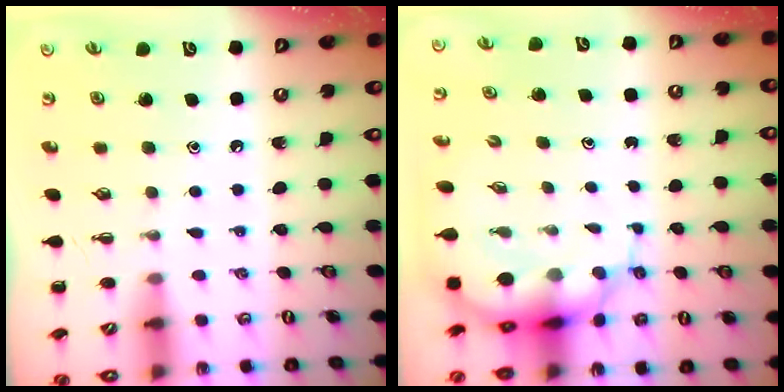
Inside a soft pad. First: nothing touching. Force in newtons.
{"total": 8.2, "press": 7.7, "slide": 2.8}